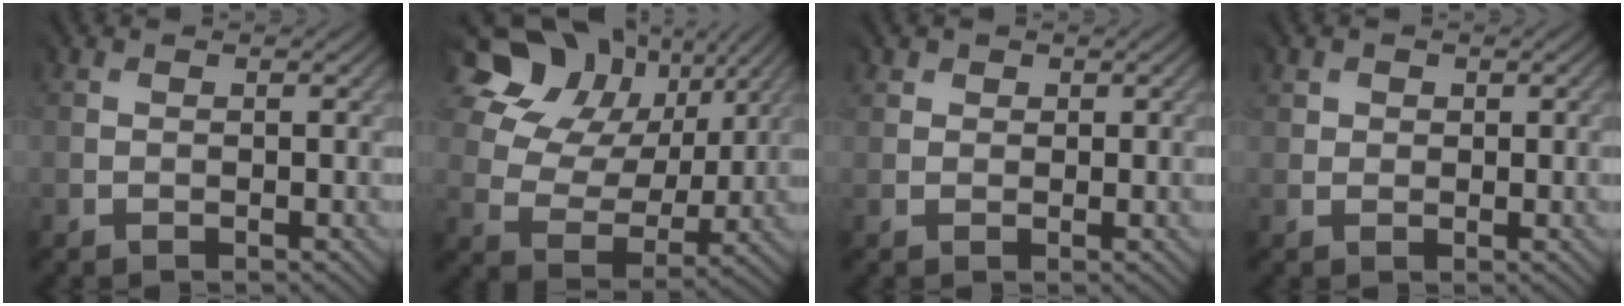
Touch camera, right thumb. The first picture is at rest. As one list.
[{"total": 16.7, "force": [9.3, 11.6, 7.7], "torque": [-0.206, 0.060, 0.177]}, {"total": 1.4, "force": [1.0, 0.7, -0.6], "torque": [0.004, 0.001, 0.014]}, {"total": 1.5, "force": [1.1, 0.9, -0.4], "torque": [0.000, 0.001, 0.014]}]